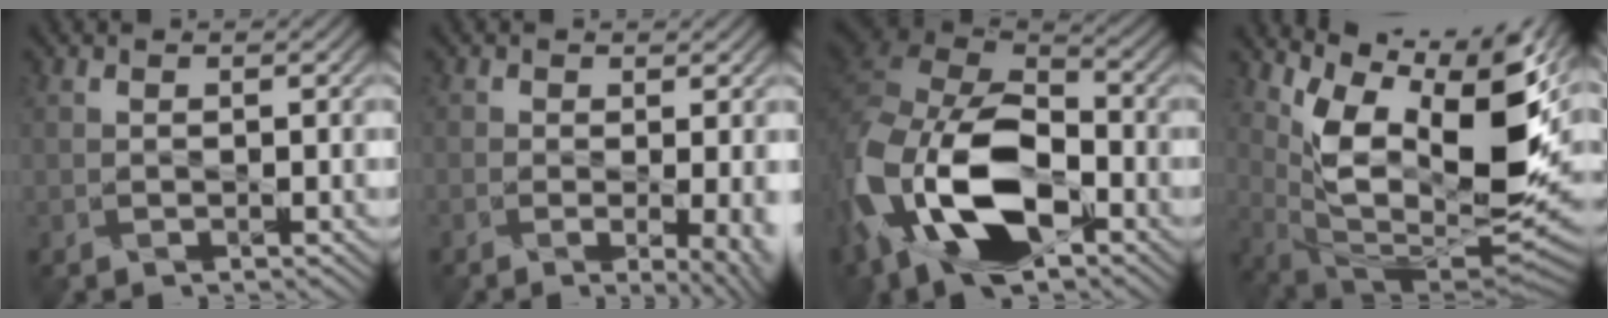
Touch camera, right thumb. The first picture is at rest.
{"total": 6.2, "force": [-1.4, 2.5, 5.5], "torque": [-0.060, -0.006, -0.008]}
{"total": 17.5, "force": [-6.6, 10.8, 12.1], "torque": [-0.289, -0.040, -0.121]}
{"total": 13.3, "force": [4.7, 5.7, 11.1], "torque": [-0.192, -0.016, 0.091]}